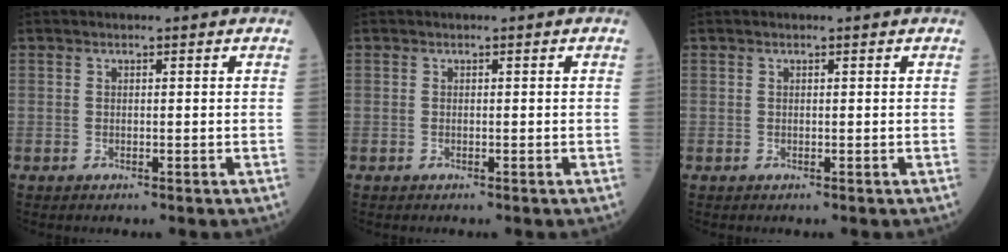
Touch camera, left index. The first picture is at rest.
{"total": 0.0}
{"total": 0.0}